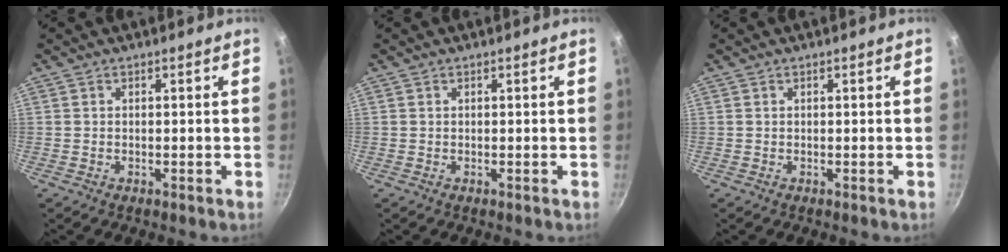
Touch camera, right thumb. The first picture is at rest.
{"total": 0.0}
{"total": 0.0}